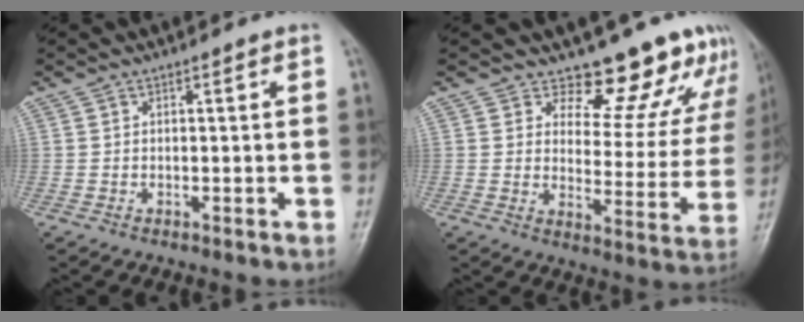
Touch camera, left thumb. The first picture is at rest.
{"total": 13.8, "force": [12.0, 5.6, 3.9], "torque": [0.002, -0.098, 0.140]}